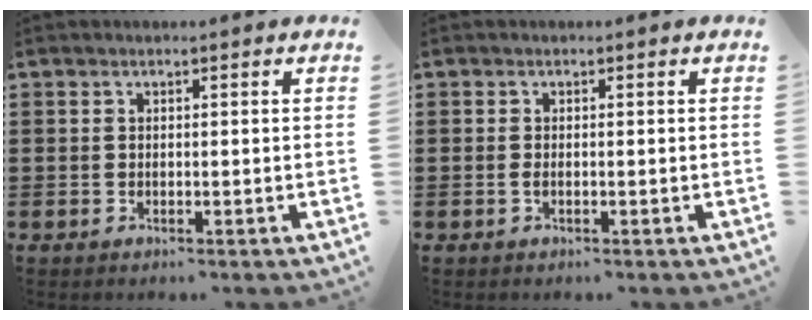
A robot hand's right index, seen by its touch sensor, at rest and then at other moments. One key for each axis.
{"total": 0.7, "fx": -0.2, "fy": 0.1, "fz": 0.7, "tx": -0.013, "ty": -0.006, "tz": -0.002}